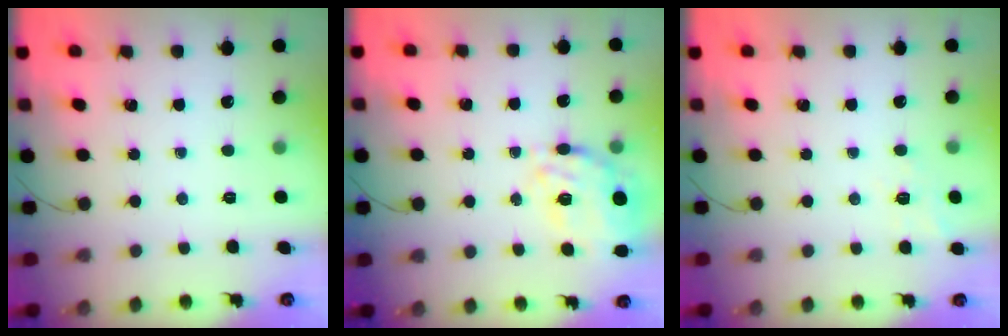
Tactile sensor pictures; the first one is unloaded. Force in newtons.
{"total": 13.5, "press": 12.8, "slide": 4.4}
{"total": 7.7, "press": 7.4, "slide": 2.1}